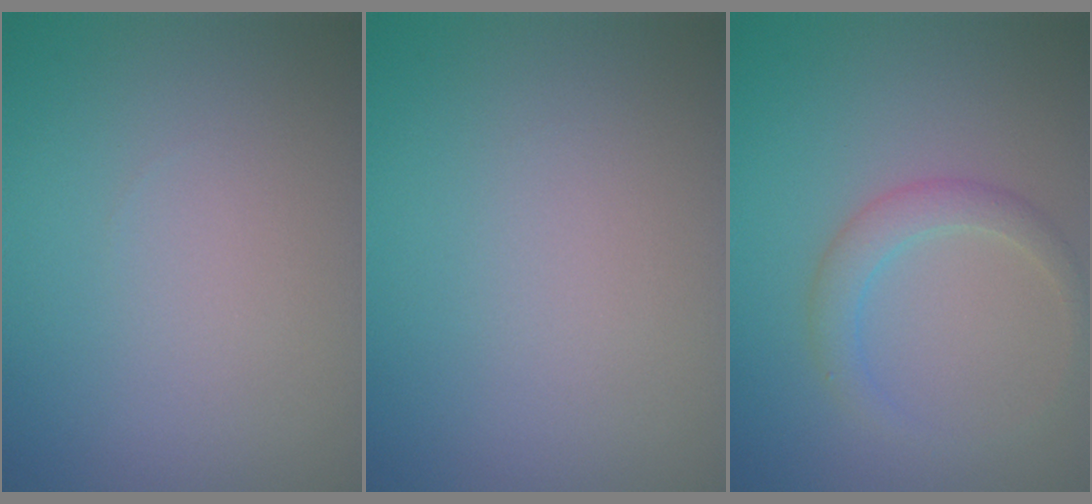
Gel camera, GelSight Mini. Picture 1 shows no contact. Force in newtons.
{"total": 0.0}
{"total": 2.2, "press": 2.2, "slide": 0.1}